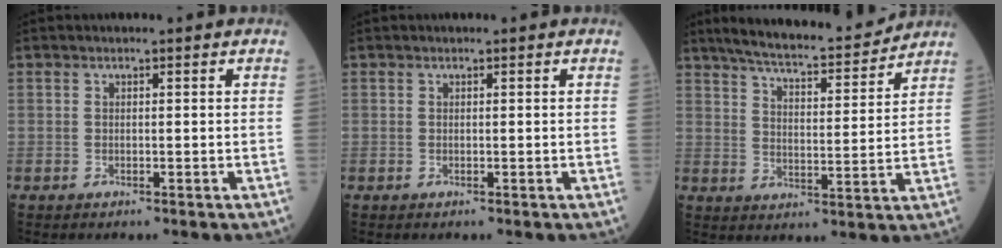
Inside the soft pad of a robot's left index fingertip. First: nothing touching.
{"total": 0.0}
{"total": 14.1, "force": [12.9, 1.6, 5.6], "torque": [-0.093, 0.000, 0.191]}